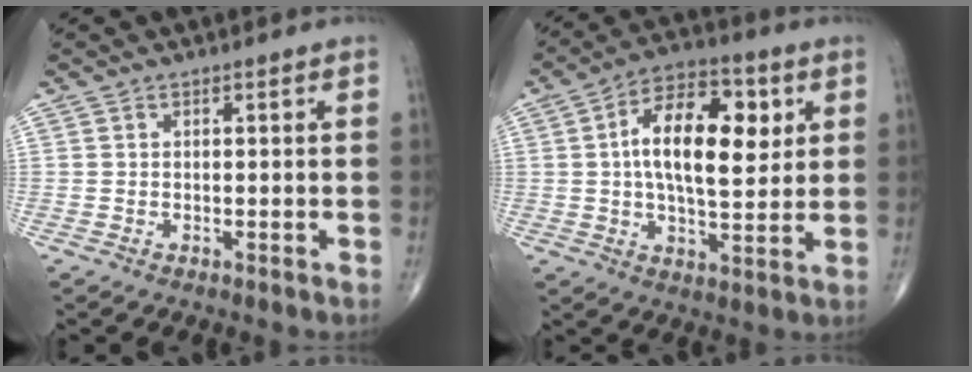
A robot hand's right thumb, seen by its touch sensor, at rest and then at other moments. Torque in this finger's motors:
{"motor_torque": [-0.51, 1.11, 1.00, -0.07, 0.36]}